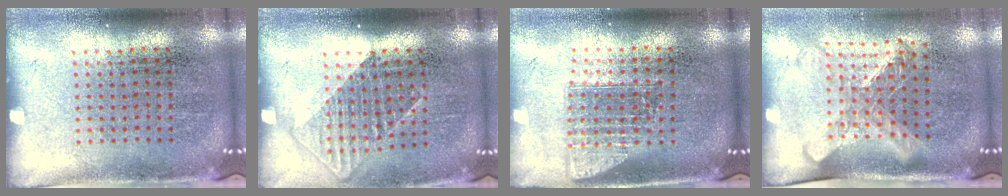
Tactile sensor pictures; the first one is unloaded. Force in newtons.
{"total": 1.3, "press": 0.9, "slide": 0.9}
{"total": 1.5, "press": 1.2, "slide": 0.9}
{"total": 1.6, "press": 1.3, "slide": 0.9}